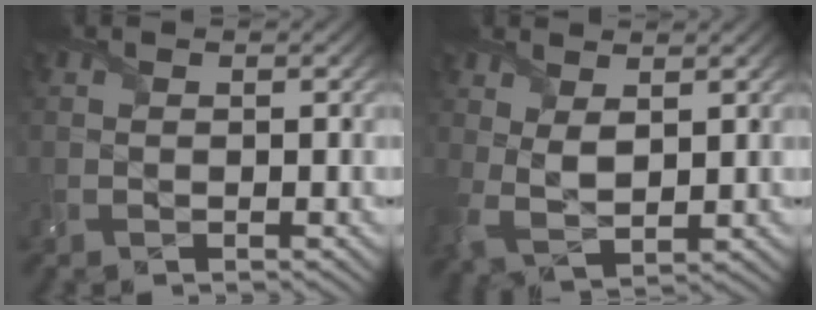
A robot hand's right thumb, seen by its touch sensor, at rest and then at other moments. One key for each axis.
{"total": 4.7, "fx": 1.6, "fy": 2.5, "fz": 3.7, "tx": -0.099, "ty": -0.003, "tz": 0.033}